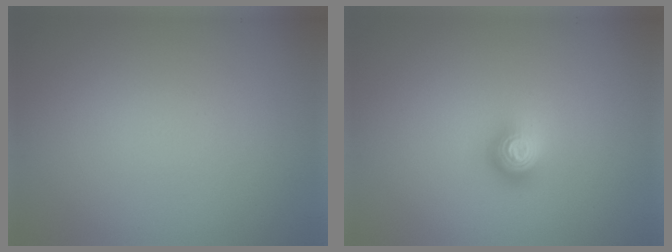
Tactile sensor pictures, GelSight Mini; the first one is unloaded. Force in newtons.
{"total": 2.0, "press": 1.4, "slide": 1.5}